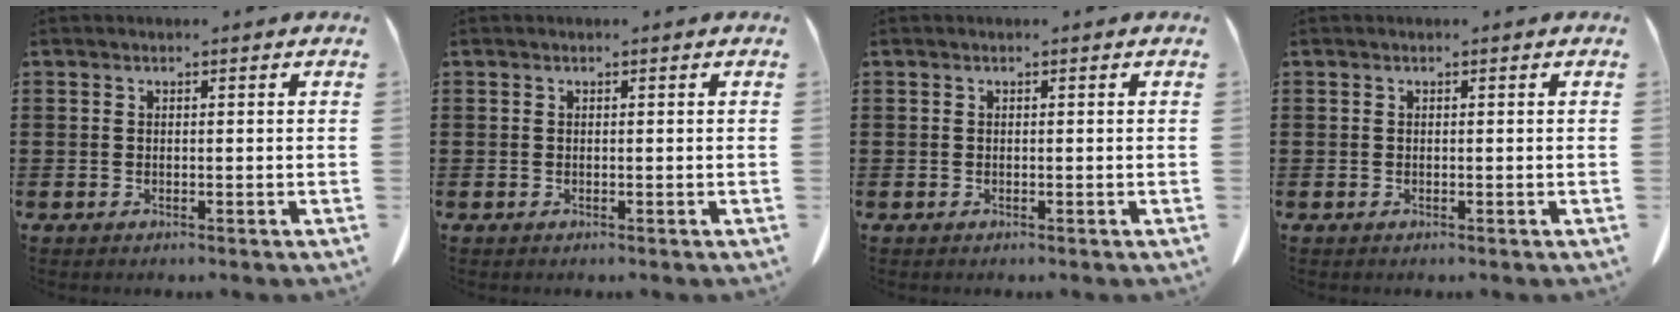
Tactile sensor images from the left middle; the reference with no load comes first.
{"total": 0.0}
{"total": 0.0}
{"total": 0.0}